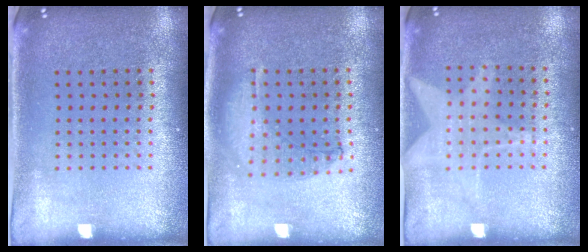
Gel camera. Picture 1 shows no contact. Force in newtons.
{"total": 0.6, "press": 0.6, "slide": 0.2}
{"total": 1.2, "press": 0.9, "slide": 0.8}